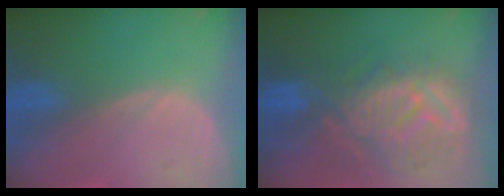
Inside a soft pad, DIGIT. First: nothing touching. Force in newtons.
{"total": 10.7, "press": 10.2, "slide": 3.5}